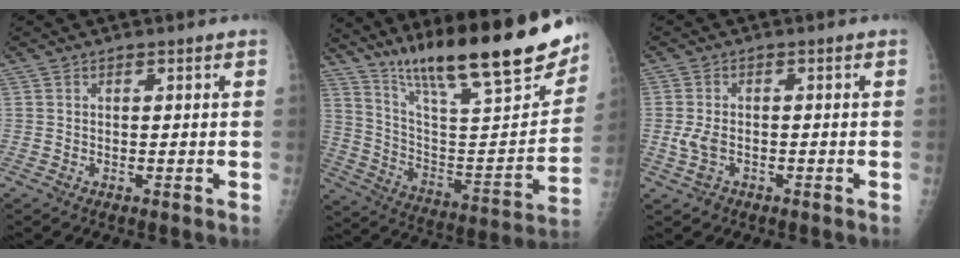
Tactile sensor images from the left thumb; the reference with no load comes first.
{"total": 27.8, "force": [19.9, 5.3, 18.7], "torque": [-0.272, -0.073, 0.320]}
{"total": 3.2, "force": [-1.1, 2.1, 2.2], "torque": [-0.049, 0.005, -0.019]}